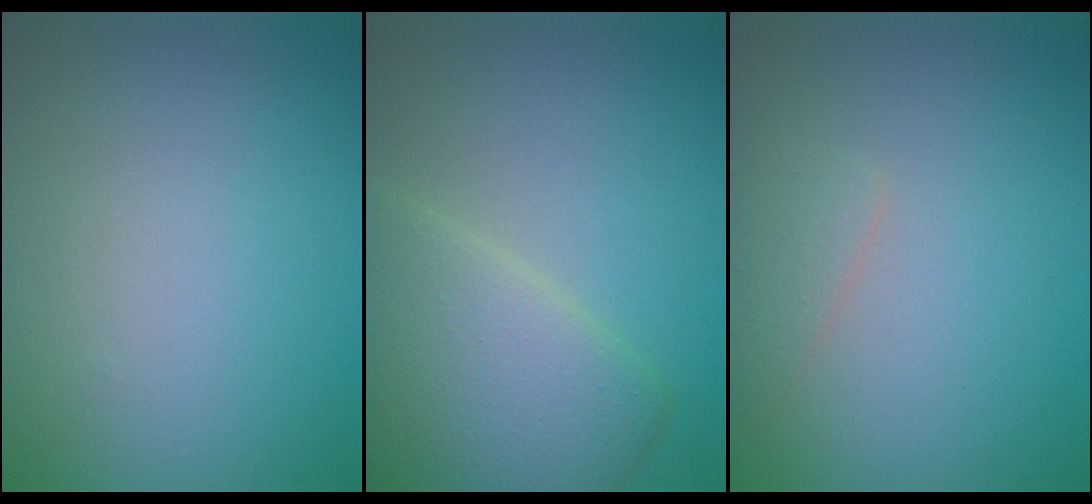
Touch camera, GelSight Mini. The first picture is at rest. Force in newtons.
{"total": 6.0, "press": 6.0, "slide": 0.3}
{"total": 1.3, "press": 1.3, "slide": 0.1}